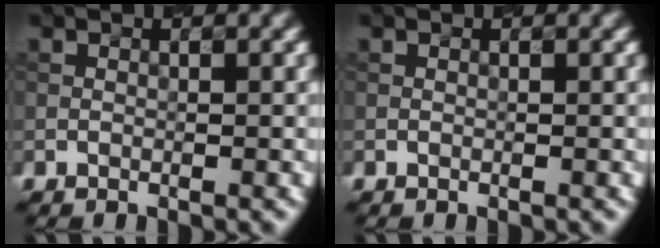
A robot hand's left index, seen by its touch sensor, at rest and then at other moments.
{"total": 0.0}